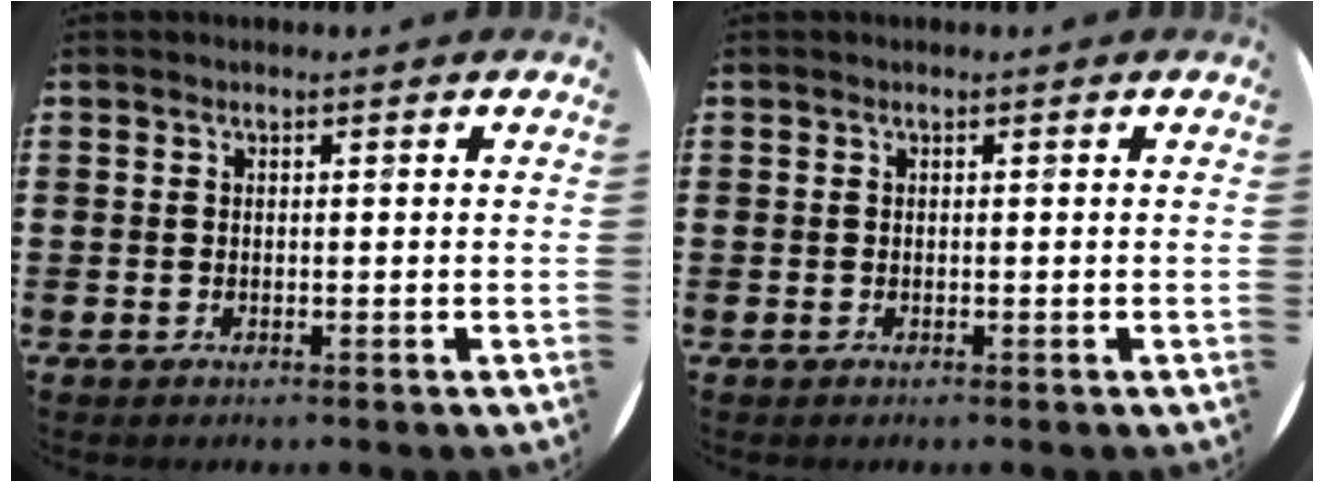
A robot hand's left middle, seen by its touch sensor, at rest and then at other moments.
{"total": 0.0}